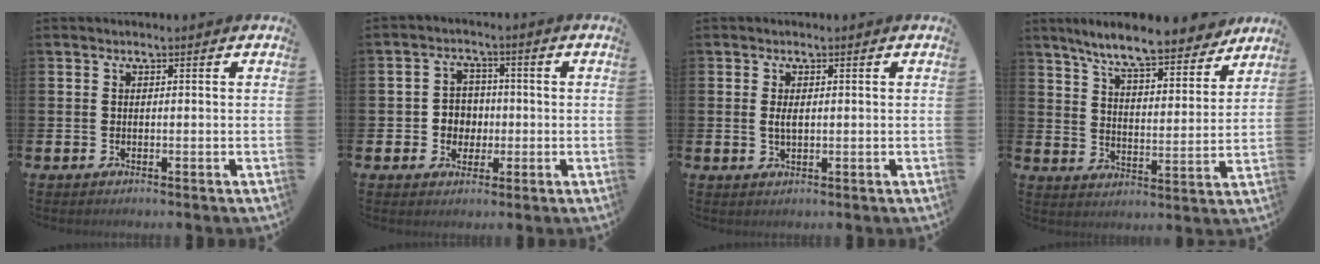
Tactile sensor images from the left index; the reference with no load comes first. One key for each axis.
{"total": 3.8, "fx": -0.2, "fy": 3.7, "fz": 0.9, "tx": -0.016, "ty": 0.003, "tz": -0.013}
{"total": 1.8, "fx": 0.2, "fy": 0.8, "fz": 1.6, "tx": -0.024, "ty": 0.001, "tz": 0.001}
{"total": 9.7, "fx": 8.8, "fy": 1.3, "fz": 3.9, "tx": -0.092, "ty": -0.049, "tz": 0.154}